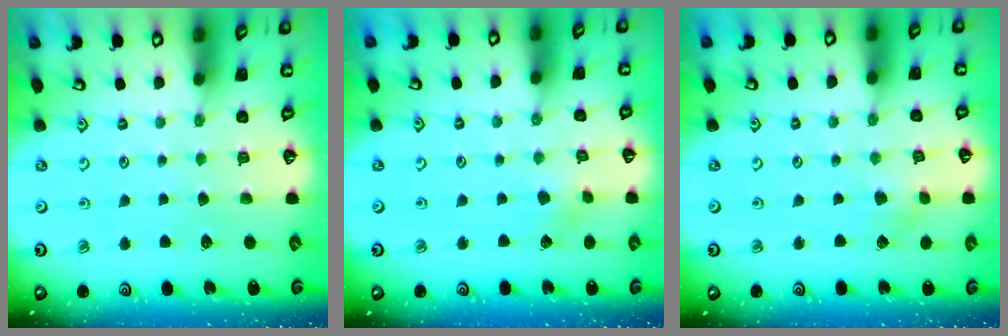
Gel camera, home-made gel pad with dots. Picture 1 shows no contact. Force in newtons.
{"total": 2.4, "press": 2.4, "slide": 0.3}
{"total": 2.6, "press": 2.6, "slide": 0.5}